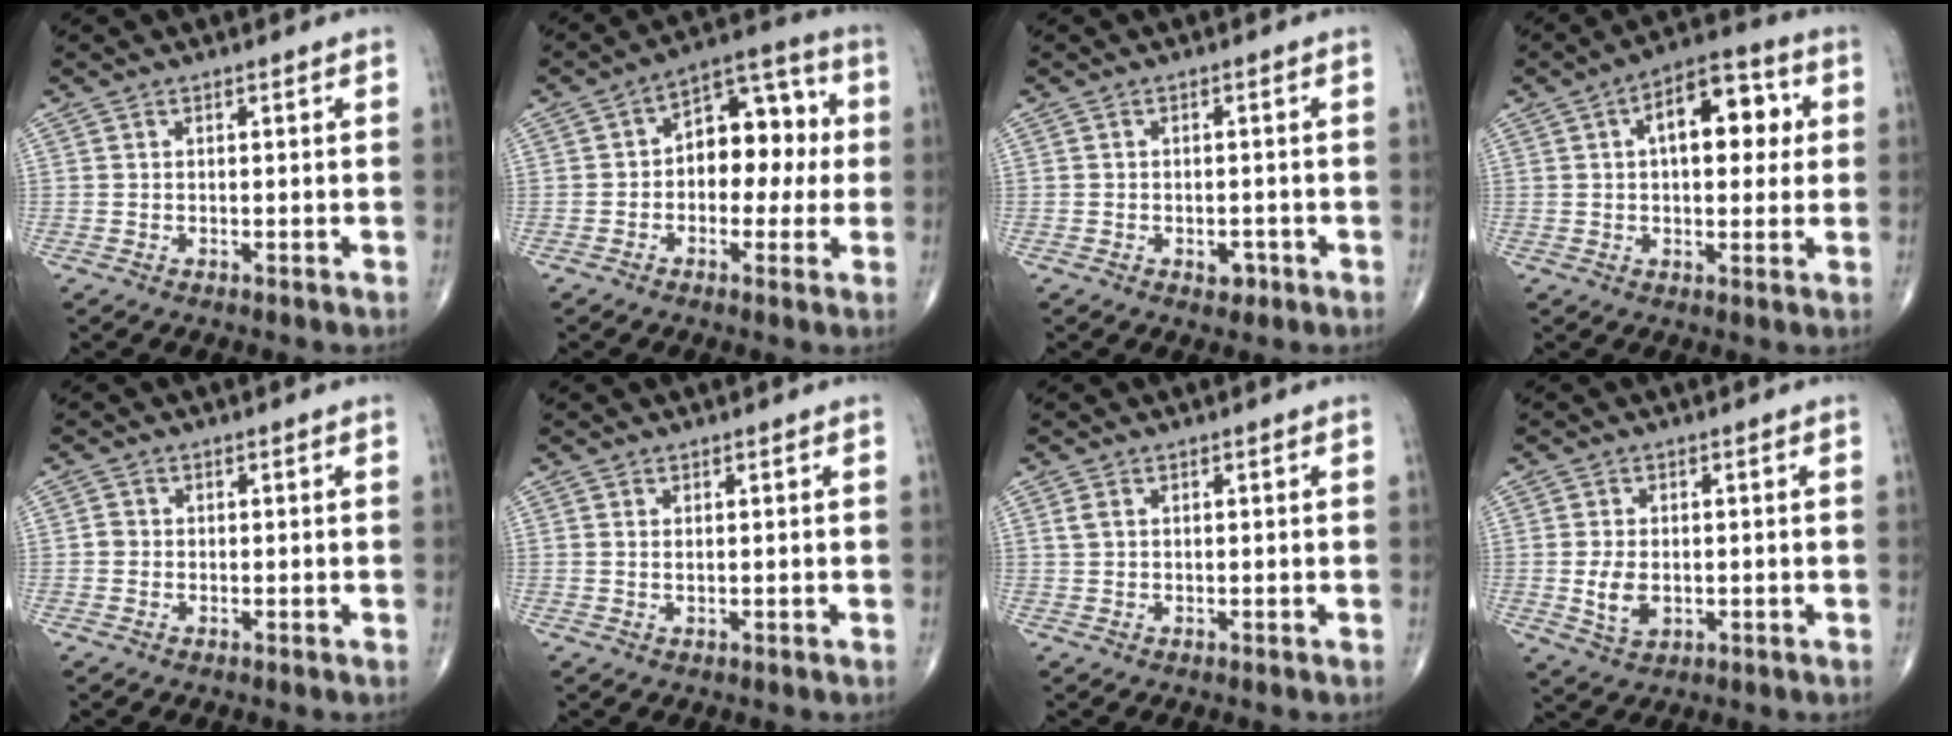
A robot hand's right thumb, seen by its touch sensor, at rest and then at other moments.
{"total": 12.5, "force": [0.2, 8.1, 9.5], "torque": [-0.091, 0.039, -0.009]}
{"total": 2.9, "force": [-1.3, 2.0, 1.7], "torque": [-0.005, 0.008, -0.015]}
{"total": 12.9, "force": [2.8, 6.7, 10.6], "torque": [-0.124, 0.019, 0.035]}
{"total": 1.2, "force": [-0.2, 1.1, 0.3], "torque": [0.000, 0.004, -0.005]}
{"total": 0.6, "force": [0.2, 0.1, 0.5], "torque": [-0.013, -0.001, 0.005]}
{"total": 1.2, "force": [0.5, 0.7, 0.8], "torque": [-0.024, 0.006, 0.013]}
{"total": 5.0, "force": [-0.5, 3.2, 3.8], "torque": [-0.066, -0.006, -0.002]}